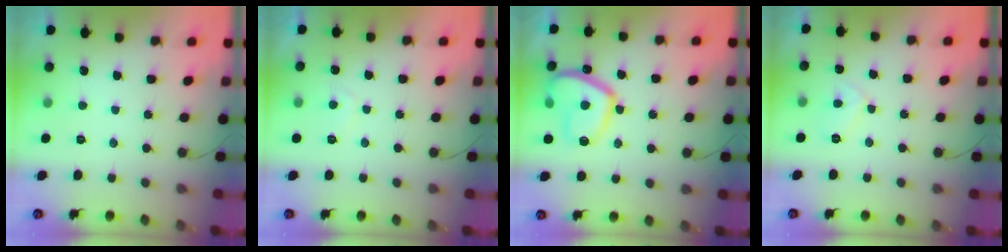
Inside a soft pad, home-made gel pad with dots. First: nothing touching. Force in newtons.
{"total": 1.6, "press": 1.5, "slide": 0.5}
{"total": 15.0, "press": 14.9, "slide": 1.6}
{"total": 4.9, "press": 4.9, "slide": 0.1}